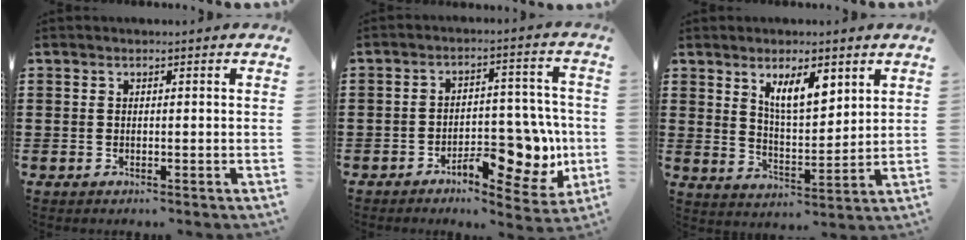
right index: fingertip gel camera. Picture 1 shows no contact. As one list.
[{"total": 9.9, "force": [-3.9, 5.4, 7.3], "torque": [-0.080, 0.008, -0.060]}, {"total": 7.2, "force": [4.1, 2.6, 5.3], "torque": [-0.099, -0.005, 0.068]}]